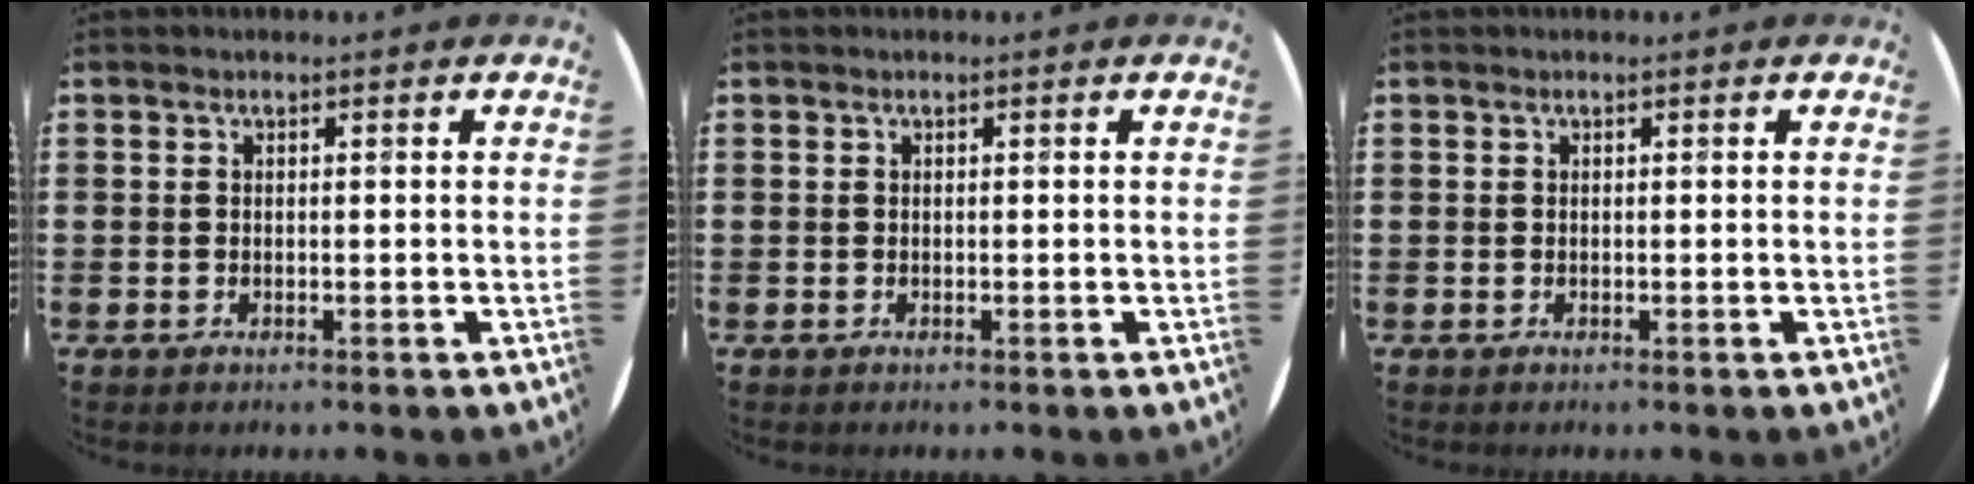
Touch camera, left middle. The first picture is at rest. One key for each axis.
{"total": 0.0}
{"total": 0.0}